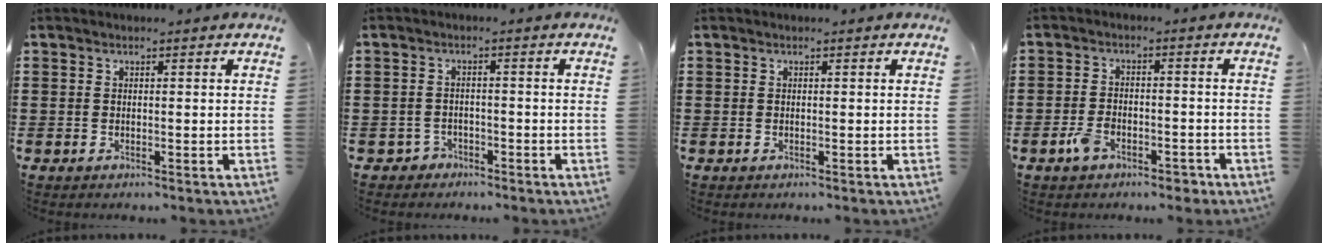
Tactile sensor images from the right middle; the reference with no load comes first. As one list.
[{"total": 1.9, "force": [-1.7, 0.9, 0.0], "torque": [-0.008, 0.002, -0.038]}, {"total": 0.0}, {"total": 4.2, "force": [-2.8, 2.1, 2.4], "torque": [-0.053, 0.005, -0.055]}]